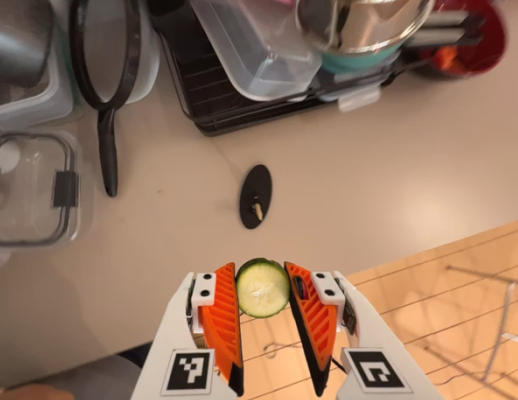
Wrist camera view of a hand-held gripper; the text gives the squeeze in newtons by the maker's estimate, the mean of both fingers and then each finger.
{"total": 7.4, "left": 7.1, "right": 7.8}